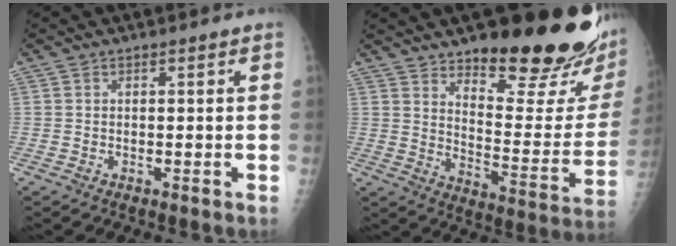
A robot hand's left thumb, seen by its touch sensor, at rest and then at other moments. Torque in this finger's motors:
{"motor_torque": [0.62, 0.33, 0.82, -1.53, 0.08]}